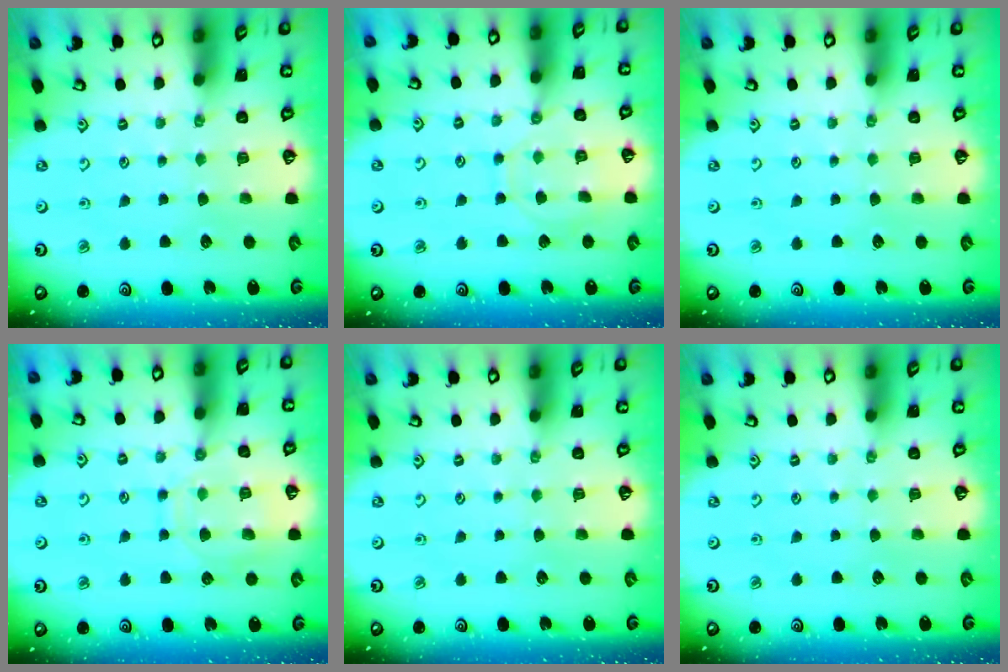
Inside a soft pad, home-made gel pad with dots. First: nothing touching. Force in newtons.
{"total": 9.3, "press": 9.2, "slide": 0.9}
{"total": 0.0}
{"total": 11.7, "press": 11.6, "slide": 1.0}
{"total": 0.0}
{"total": 0.0}